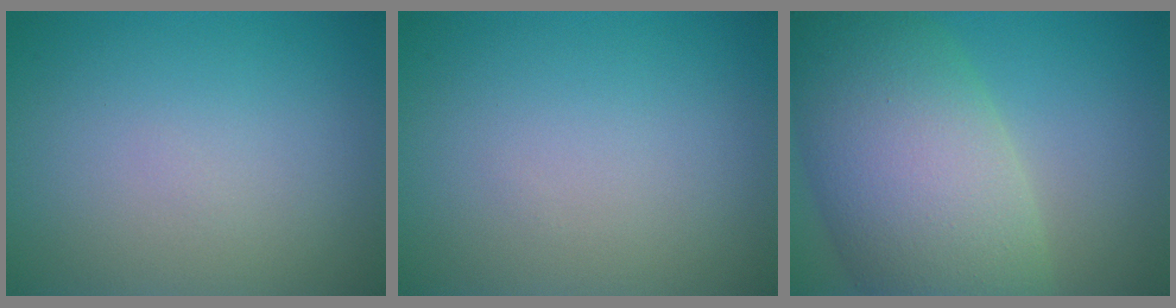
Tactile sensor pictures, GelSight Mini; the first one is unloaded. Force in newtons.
{"total": 0.0}
{"total": 11.5, "press": 11.5, "slide": 0.8}